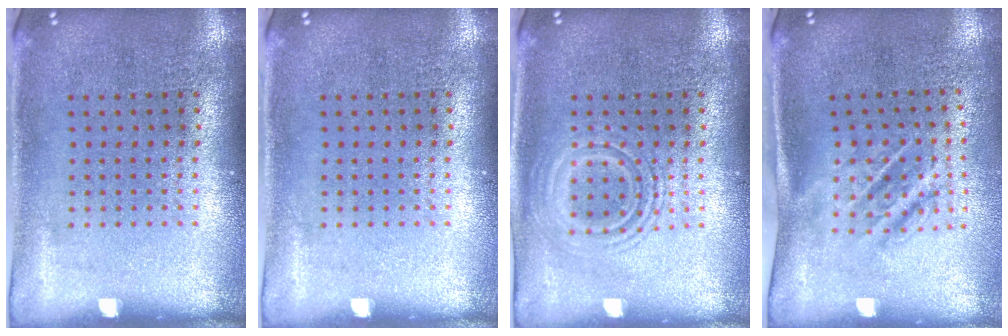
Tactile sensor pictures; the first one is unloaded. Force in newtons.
{"total": 0.0}
{"total": 2.7, "press": 2.7, "slide": 0.4}
{"total": 1.7, "press": 1.2, "slide": 1.2}